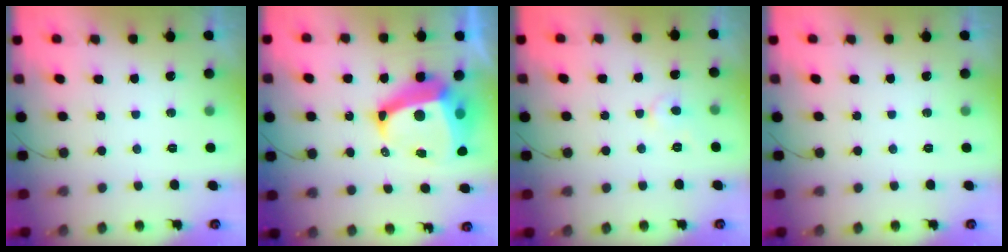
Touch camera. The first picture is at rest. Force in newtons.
{"total": 15.6, "press": 15.5, "slide": 1.9}
{"total": 3.8, "press": 3.7, "slide": 0.4}
{"total": 0.0}